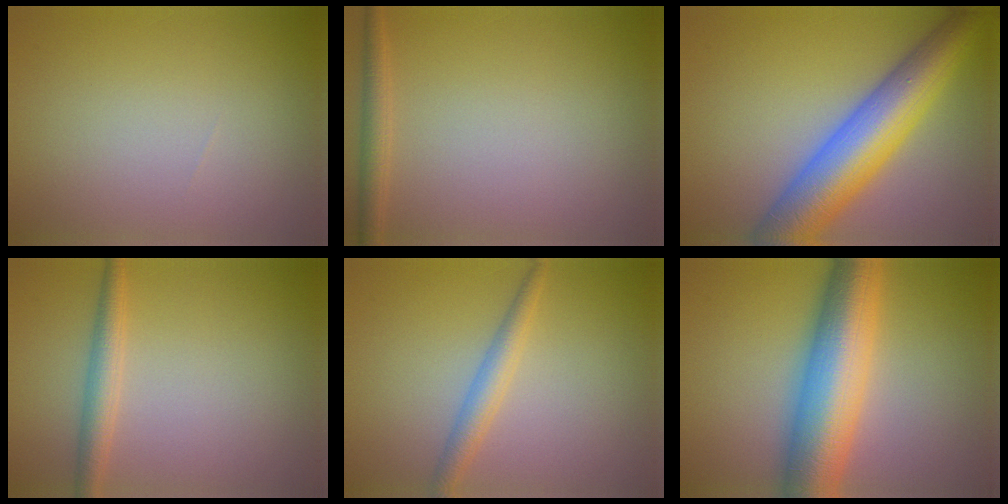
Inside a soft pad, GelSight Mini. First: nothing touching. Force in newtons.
{"total": 1.7, "press": 1.7, "slide": 0.1}
{"total": 10.2, "press": 10.2, "slide": 0.2}
{"total": 2.3, "press": 2.3, "slide": 0.1}
{"total": 2.3, "press": 2.3, "slide": 0.1}
{"total": 10.6, "press": 10.6, "slide": 0.1}